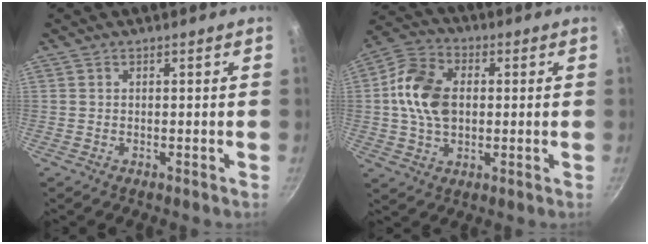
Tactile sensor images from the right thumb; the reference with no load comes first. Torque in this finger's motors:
{"motor_torque": [-0.29, 0.38, 1.30, 0.28, 0.14]}